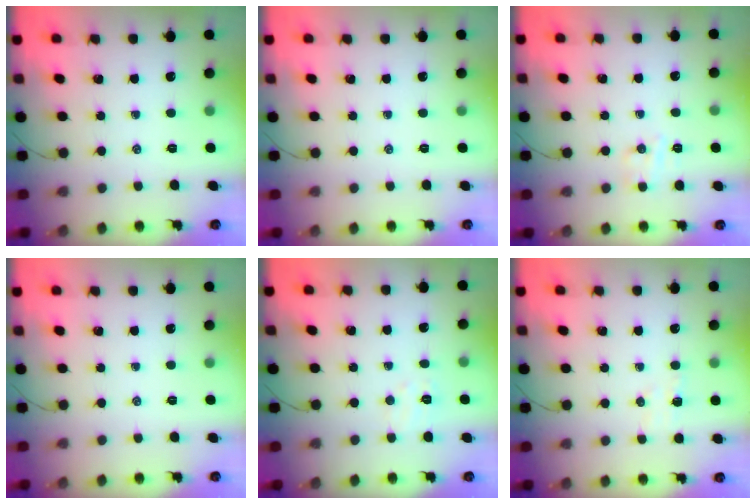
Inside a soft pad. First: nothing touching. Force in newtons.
{"total": 0.0}
{"total": 4.8, "press": 4.7, "slide": 0.9}
{"total": 0.0}
{"total": 4.5, "press": 4.4, "slide": 1.0}
{"total": 4.3, "press": 4.2, "slide": 1.0}